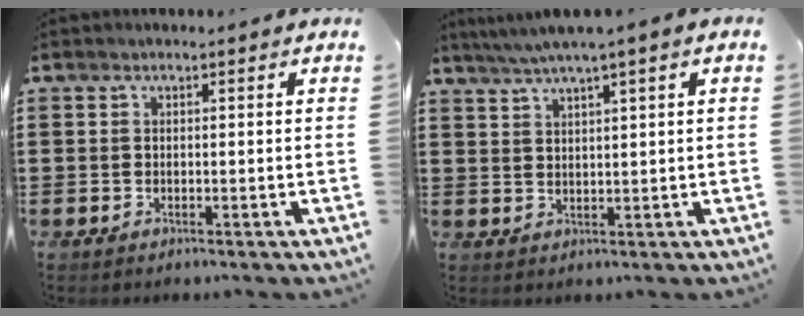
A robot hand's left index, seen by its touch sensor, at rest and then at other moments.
{"total": 3.3, "force": [2.2, -0.4, 2.4], "torque": [-0.049, -0.003, 0.038]}